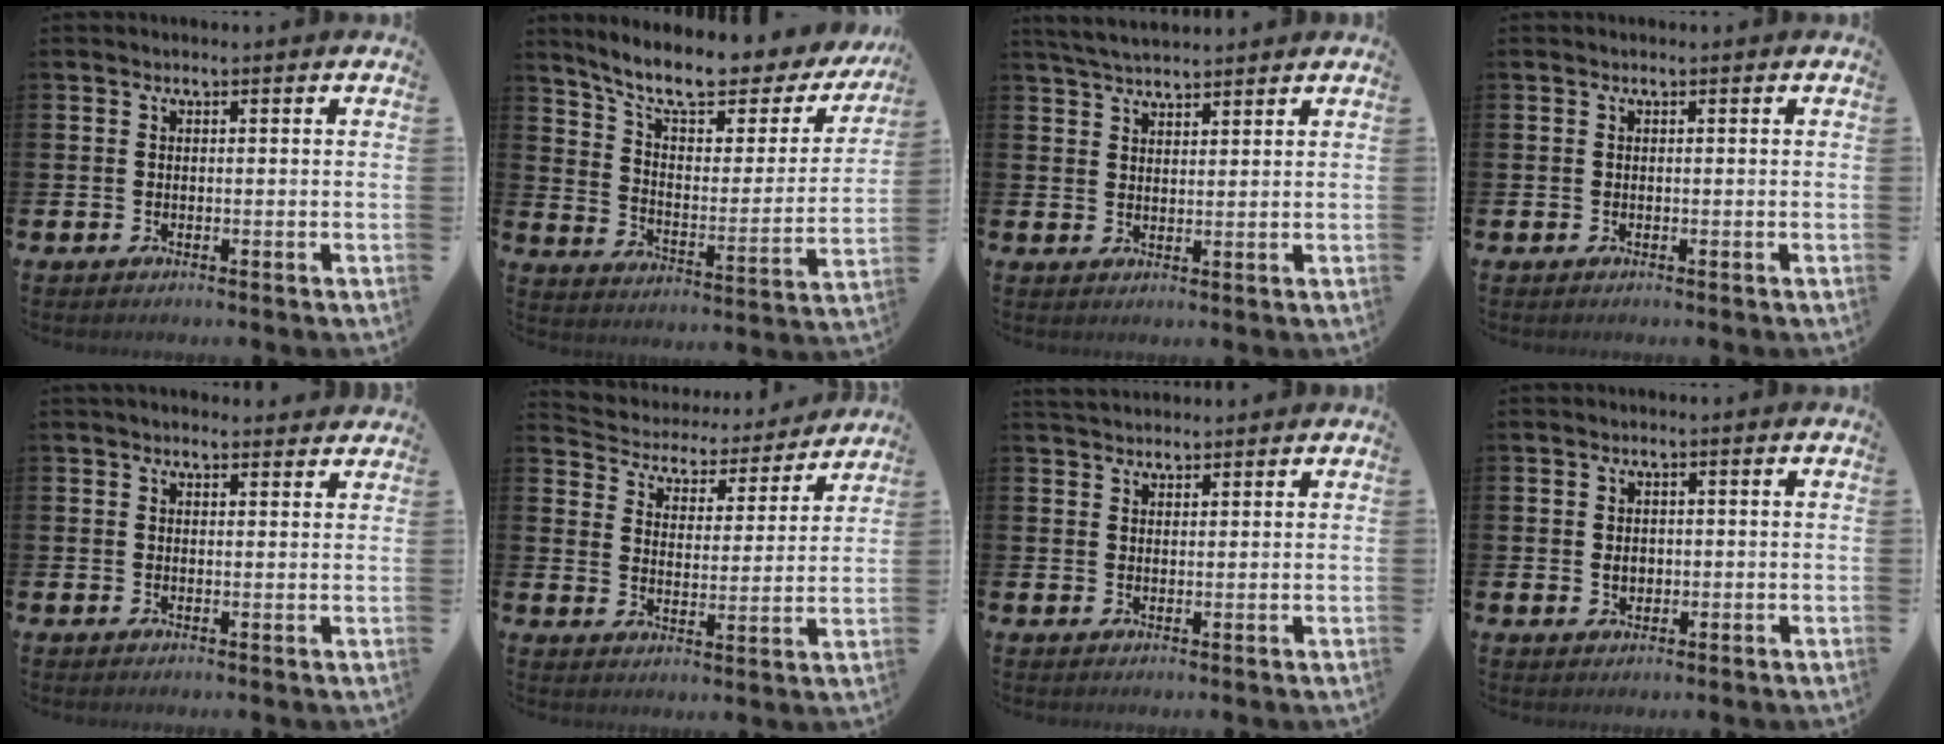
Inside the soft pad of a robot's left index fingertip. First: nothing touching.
{"total": 10.6, "force": [8.9, 2.6, 5.1], "torque": [-0.126, -0.057, 0.149]}
{"total": 4.2, "force": [4.0, 0.6, 0.9], "torque": [-0.029, -0.011, 0.075]}
{"total": 0.0}
{"total": 2.0, "force": [1.9, 0.4, 0.2], "torque": [-0.008, -0.004, 0.035]}
{"total": 4.4, "force": [4.0, 1.7, 0.2], "torque": [-0.037, -0.037, 0.062]}
{"total": 2.5, "force": [2.4, 0.7, 0.2], "torque": [-0.001, -0.010, 0.043]}
{"total": 1.7, "force": [0.1, 1.3, 1.0], "torque": [-0.012, 0.006, -0.002]}